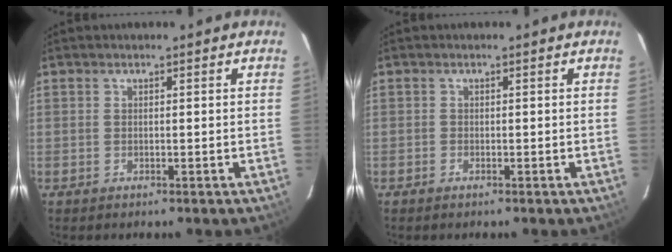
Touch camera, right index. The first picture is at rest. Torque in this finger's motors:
{"motor_torque": [0.15, -0.11, -0.07, -0.01]}